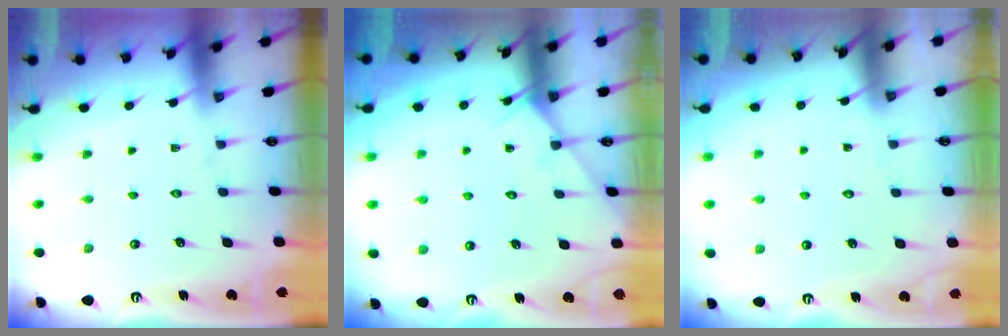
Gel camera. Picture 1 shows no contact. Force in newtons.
{"total": 5.0, "press": 4.9, "slide": 0.6}
{"total": 3.5, "press": 3.5, "slide": 0.3}